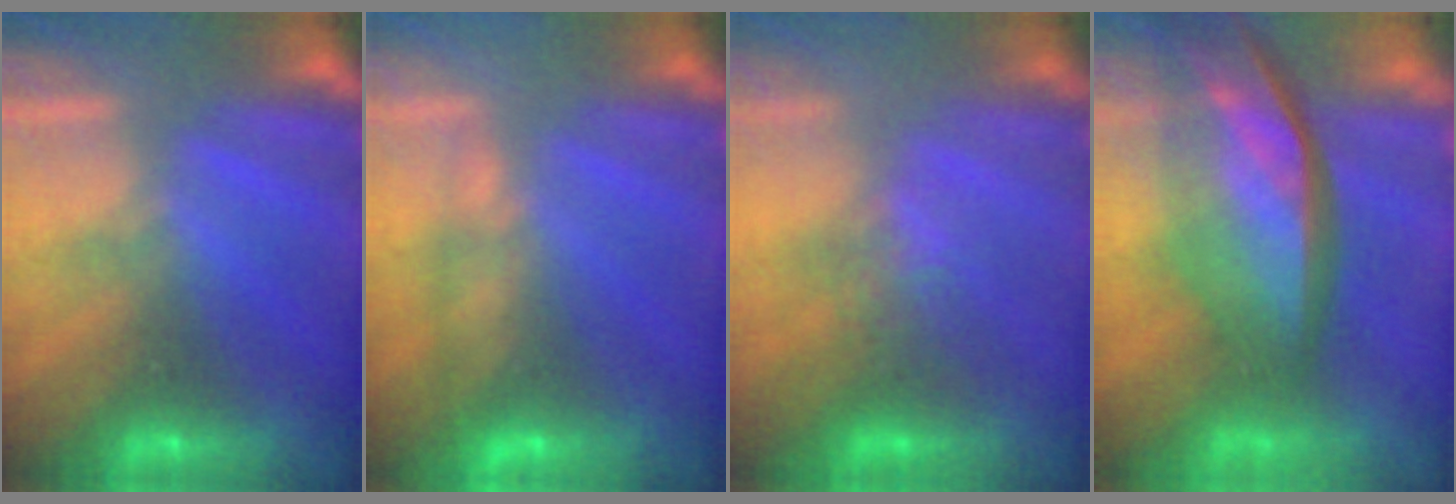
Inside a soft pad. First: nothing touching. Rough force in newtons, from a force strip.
{"total": 4.5}
{"total": 2.7}
{"total": 7.8}